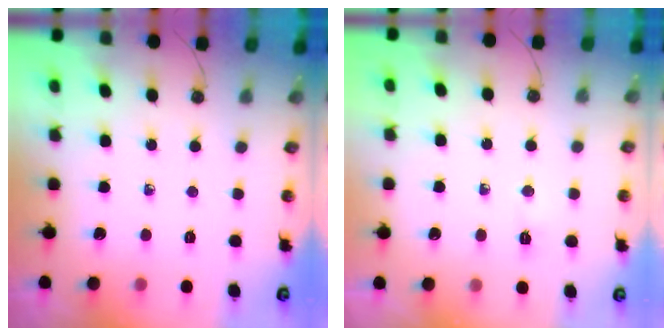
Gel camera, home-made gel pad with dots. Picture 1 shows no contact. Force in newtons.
{"total": 13.9, "press": 3.7, "slide": 13.4}